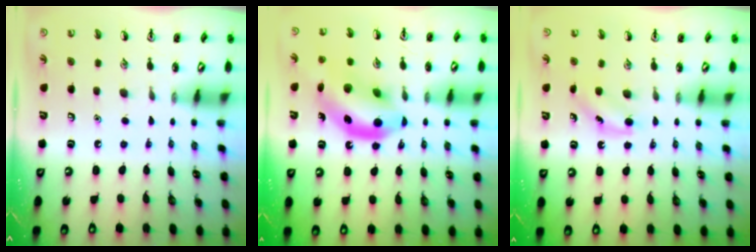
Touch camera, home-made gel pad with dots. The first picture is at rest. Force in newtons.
{"total": 13.6, "press": 13.2, "slide": 3.4}
{"total": 4.7, "press": 4.5, "slide": 1.6}